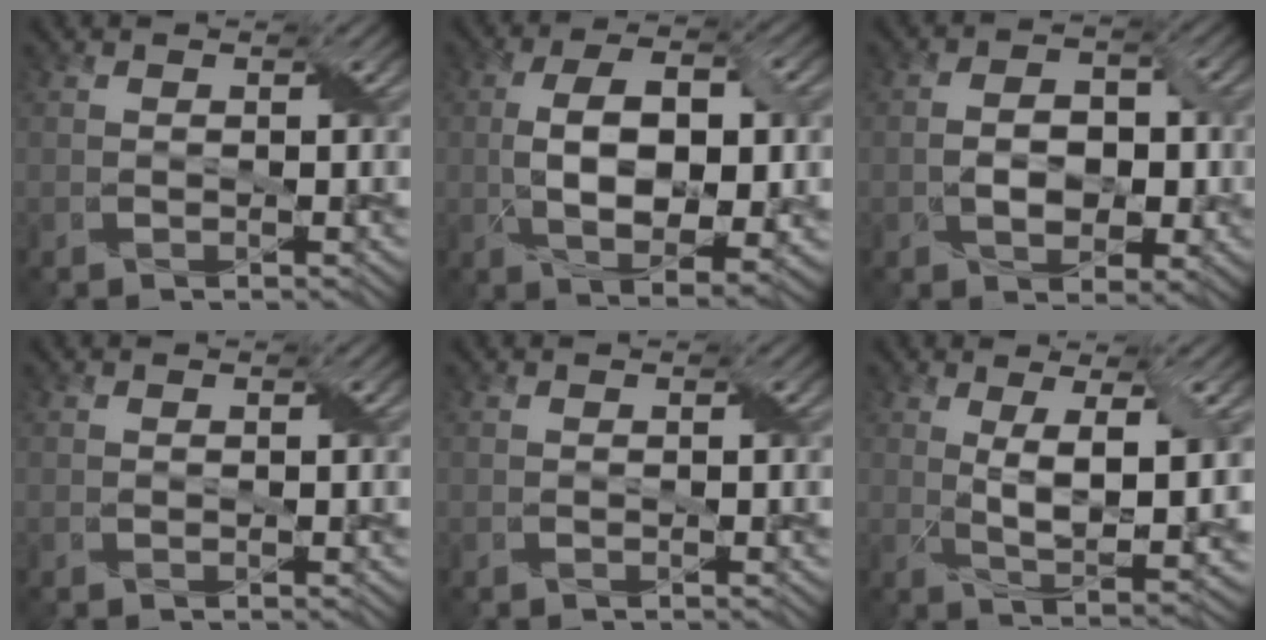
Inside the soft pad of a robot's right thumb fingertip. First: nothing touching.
{"total": 11.3, "force": [-0.2, 5.2, 10.1], "torque": [-0.176, -0.003, 0.002]}
{"total": 5.6, "force": [-0.9, 3.6, 4.1], "torque": [-0.054, 0.000, -0.017]}
{"total": 0.0}
{"total": 0.0}
{"total": 8.4, "force": [1.3, 2.3, 8.0], "torque": [-0.144, -0.001, 0.027]}